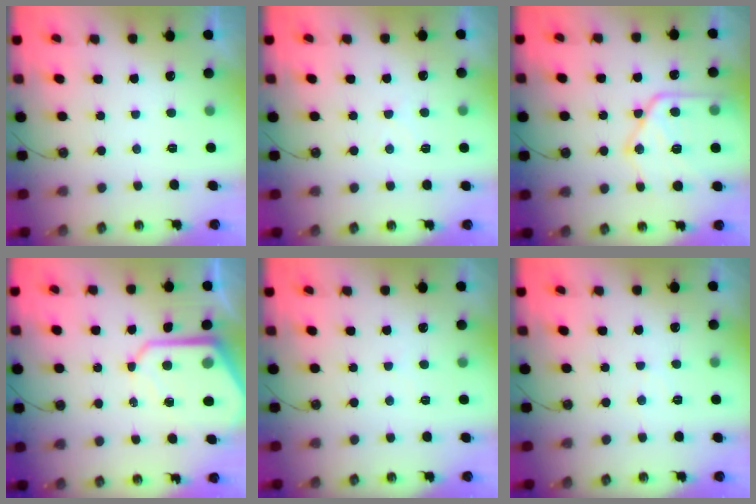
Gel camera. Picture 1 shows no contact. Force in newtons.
{"total": 3.5, "press": 3.4, "slide": 0.5}
{"total": 17.4, "press": 17.3, "slide": 1.6}
{"total": 9.6, "press": 9.6, "slide": 0.8}
{"total": 2.3, "press": 2.2, "slide": 0.4}
{"total": 3.9, "press": 3.9, "slide": 0.6}